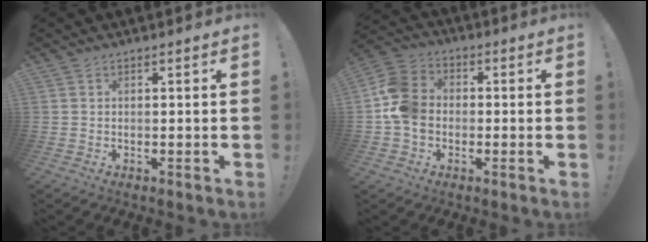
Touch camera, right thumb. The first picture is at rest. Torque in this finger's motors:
{"motor_torque": [1.57, 1.54, 1.03, -0.31, 0.06]}